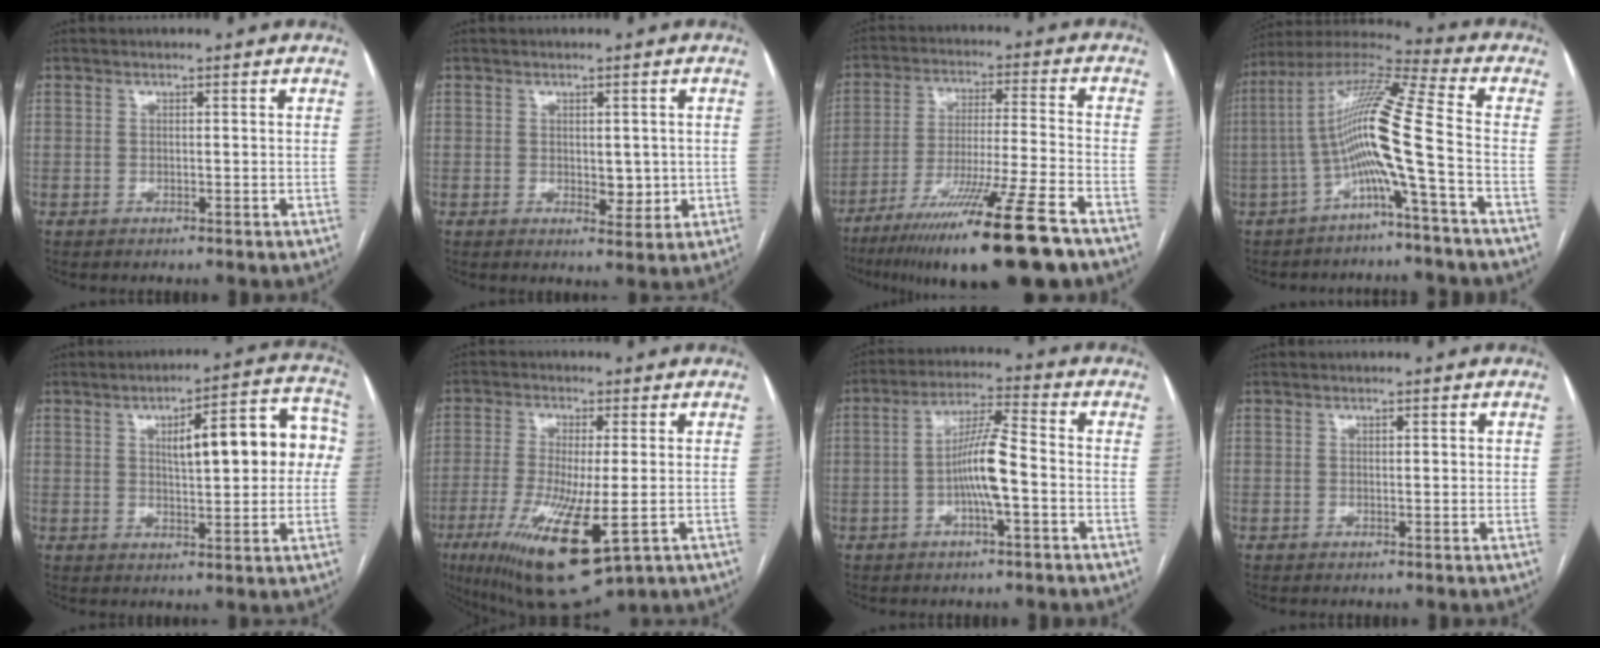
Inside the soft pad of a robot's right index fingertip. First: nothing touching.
{"total": 3.5, "force": [0.1, 2.0, 2.9], "torque": [-0.036, -0.005, 0.009]}
{"total": 19.9, "force": [-13.8, -0.3, 14.3], "torque": [-0.216, -0.047, -0.229]}
{"total": 12.6, "force": [-3.1, -1.3, 12.2], "torque": [-0.230, 0.025, -0.069]}
{"total": 13.5, "force": [2.3, 3.8, 12.8], "torque": [-0.163, 0.039, 0.031]}
{"total": 14.8, "force": [-5.4, 2.9, 13.5], "torque": [-0.257, -0.044, -0.082]}
{"total": 8.2, "force": [-1.8, 1.0, 7.9], "torque": [-0.154, 0.013, -0.037]}
{"total": 1.3, "force": [0.4, 0.6, 1.1], "torque": [-0.015, 0.001, 0.004]}